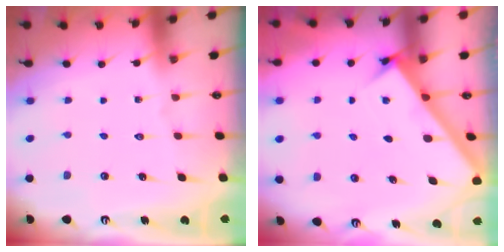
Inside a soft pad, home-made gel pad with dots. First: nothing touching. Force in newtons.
{"total": 3.0, "press": 3.0, "slide": 0.2}